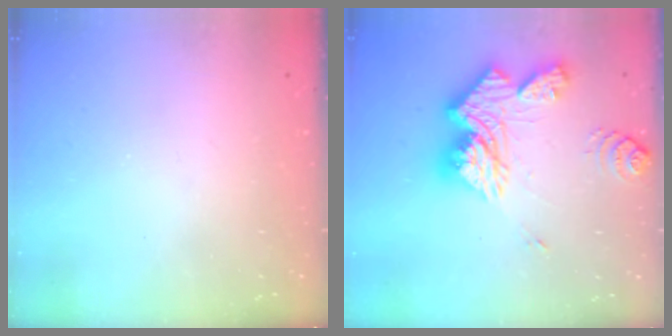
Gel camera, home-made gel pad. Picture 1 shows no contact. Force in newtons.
{"total": 19.3, "press": 19.1, "slide": 2.0}